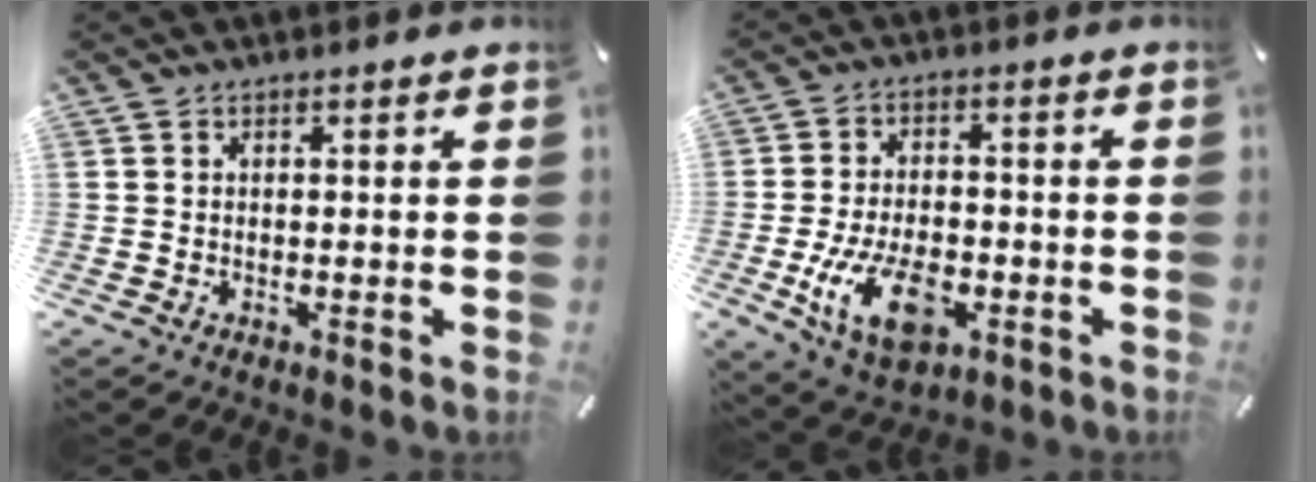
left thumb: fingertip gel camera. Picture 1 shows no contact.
{"total": 13.5, "force": [-4.3, 7.9, 10.0], "torque": [-0.193, 0.000, -0.076]}